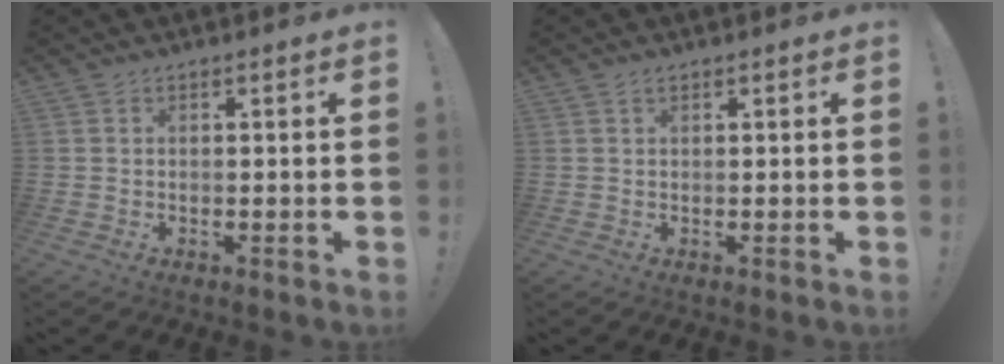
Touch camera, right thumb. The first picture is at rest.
{"total": 0.8, "force": [0.6, 0.3, 0.5], "torque": [-0.001, -0.003, 0.009]}